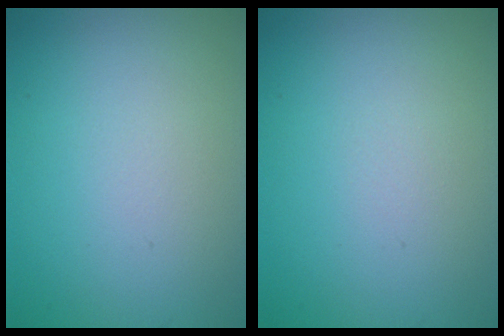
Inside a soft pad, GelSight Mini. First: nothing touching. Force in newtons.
{"total": 0.0}